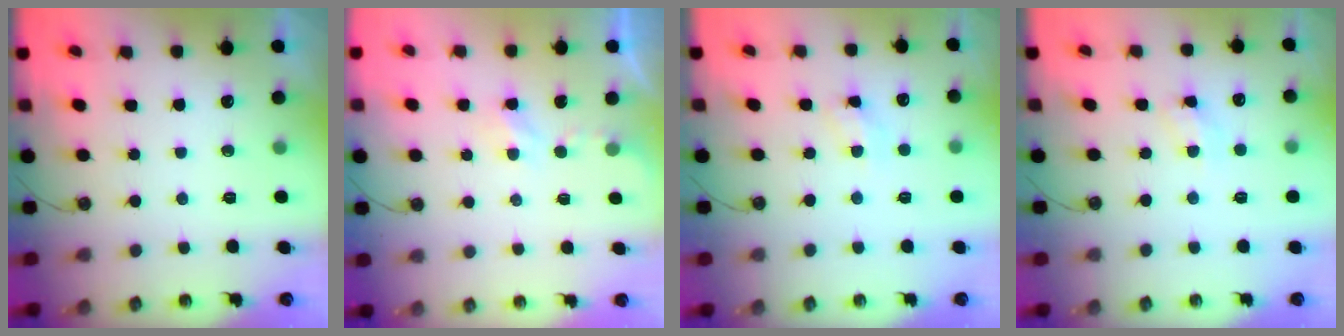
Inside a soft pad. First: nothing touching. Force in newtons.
{"total": 2.2, "press": 2.1, "slide": 0.4}
{"total": 3.7, "press": 3.7, "slide": 0.5}
{"total": 3.7, "press": 3.7, "slide": 0.5}